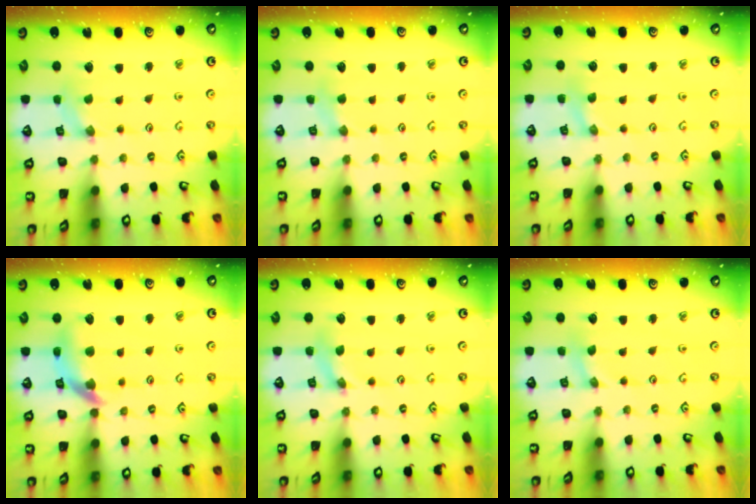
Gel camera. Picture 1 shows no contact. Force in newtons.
{"total": 2.9, "press": 2.8, "slide": 0.5}
{"total": 0.6, "press": 0.5, "slide": 0.1}
{"total": 12.9, "press": 12.8, "slide": 1.6}
{"total": 2.1, "press": 2.1, "slide": 0.3}
{"total": 0.8, "press": 0.8, "slide": 0.2}